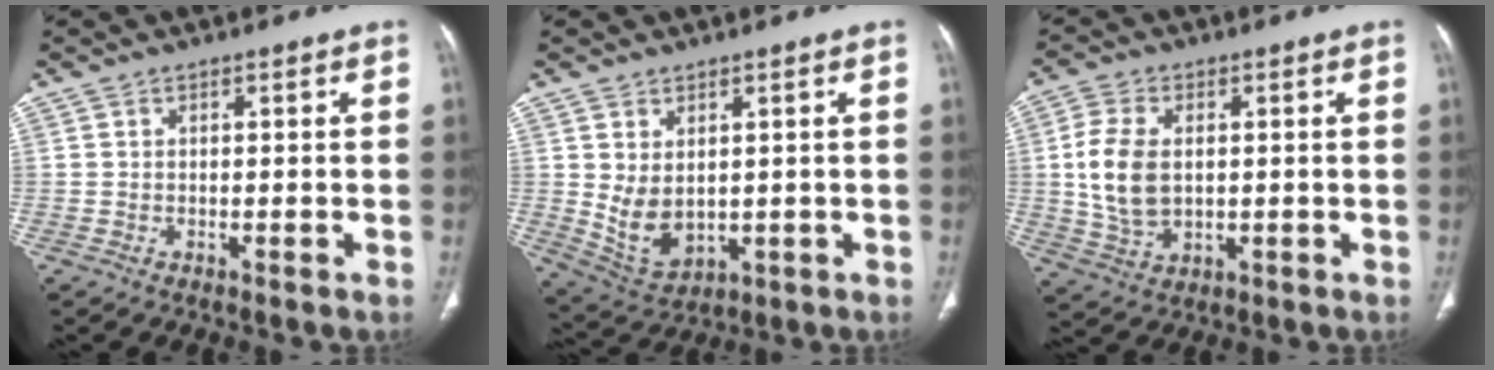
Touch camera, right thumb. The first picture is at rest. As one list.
[{"total": 7.1, "force": [0.8, 4.8, 5.2], "torque": [-0.084, -0.011, 0.041]}, {"total": 10.0, "force": [0.8, 6.4, 7.6], "torque": [-0.155, -0.002, 0.023]}]